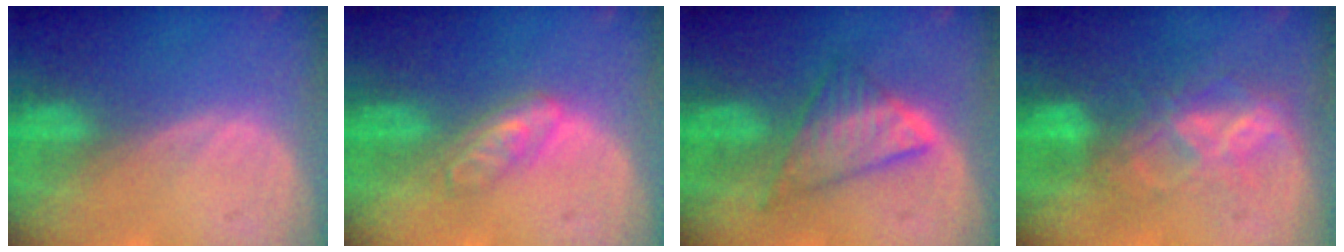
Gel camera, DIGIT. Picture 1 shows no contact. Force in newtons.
{"total": 4.5, "press": 3.9, "slide": 2.2}
{"total": 6.5, "press": 6.5, "slide": 0.2}
{"total": 6.6, "press": 6.4, "slide": 1.6}